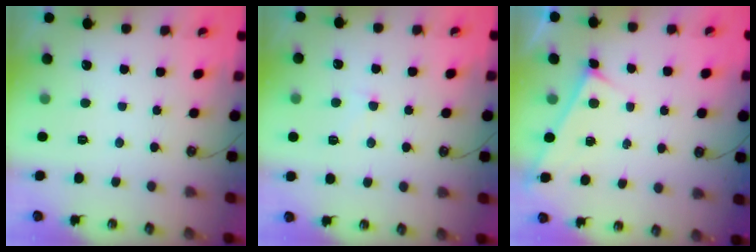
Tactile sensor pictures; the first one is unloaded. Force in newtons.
{"total": 1.4, "press": 1.2, "slide": 0.7}
{"total": 4.7, "press": 4.7, "slide": 0.2}